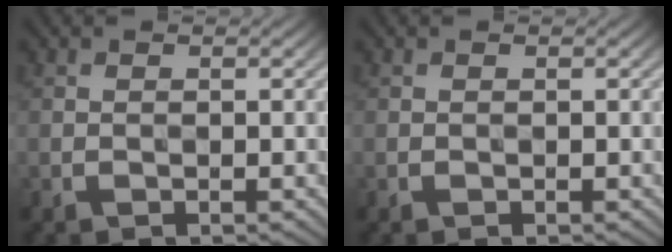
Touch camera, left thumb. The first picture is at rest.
{"total": 0.0}